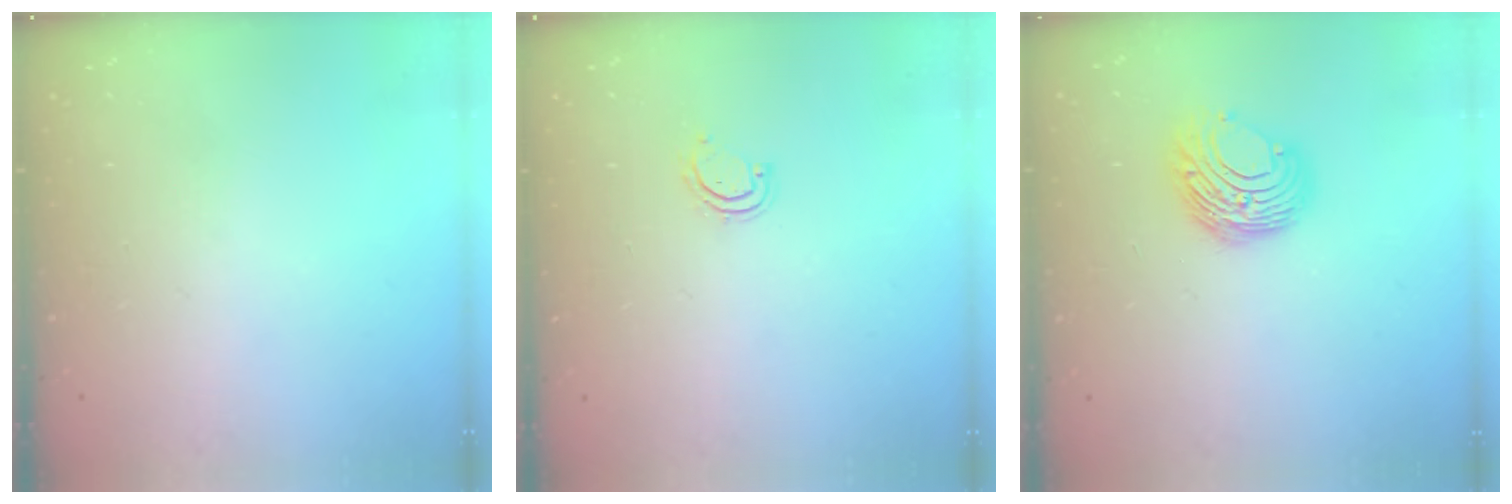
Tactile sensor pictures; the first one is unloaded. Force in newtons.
{"total": 3.3, "press": 3.3, "slide": 0.2}
{"total": 9.1, "press": 9.1, "slide": 0.4}